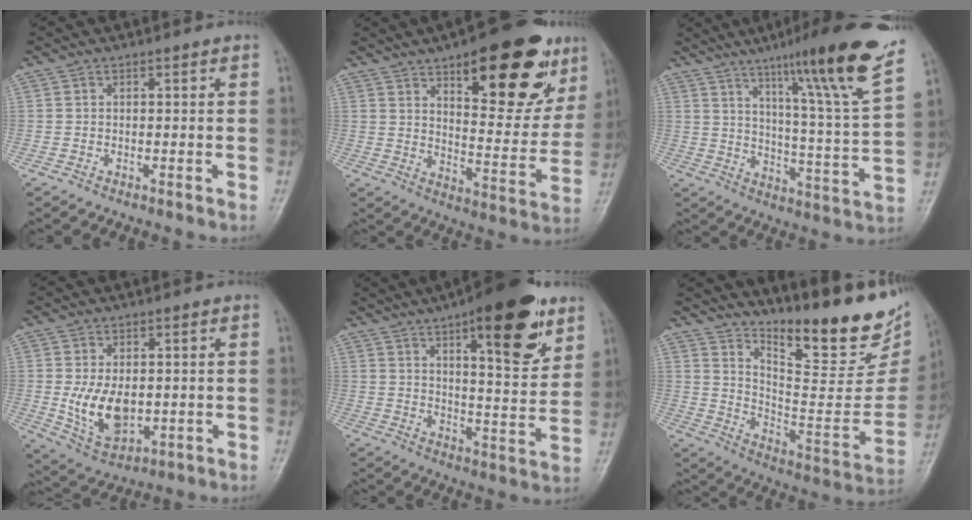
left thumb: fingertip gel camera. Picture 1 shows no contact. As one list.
[{"total": 23.4, "force": [12.7, 9.0, 17.4], "torque": [-0.192, -0.048, 0.187]}, {"total": 20.5, "force": [13.2, 0.5, 15.7], "torque": [-0.212, -0.059, 0.193]}, {"total": 9.4, "force": [-0.3, 5.9, 7.3], "torque": [-0.117, -0.015, 0.012]}, {"total": 18.7, "force": [10.4, 5.9, 14.4], "torque": [-0.172, -0.050, 0.151]}, {"total": 24.0, "force": [18.4, 6.5, 13.9], "torque": [-0.167, -0.128, 0.273]}]